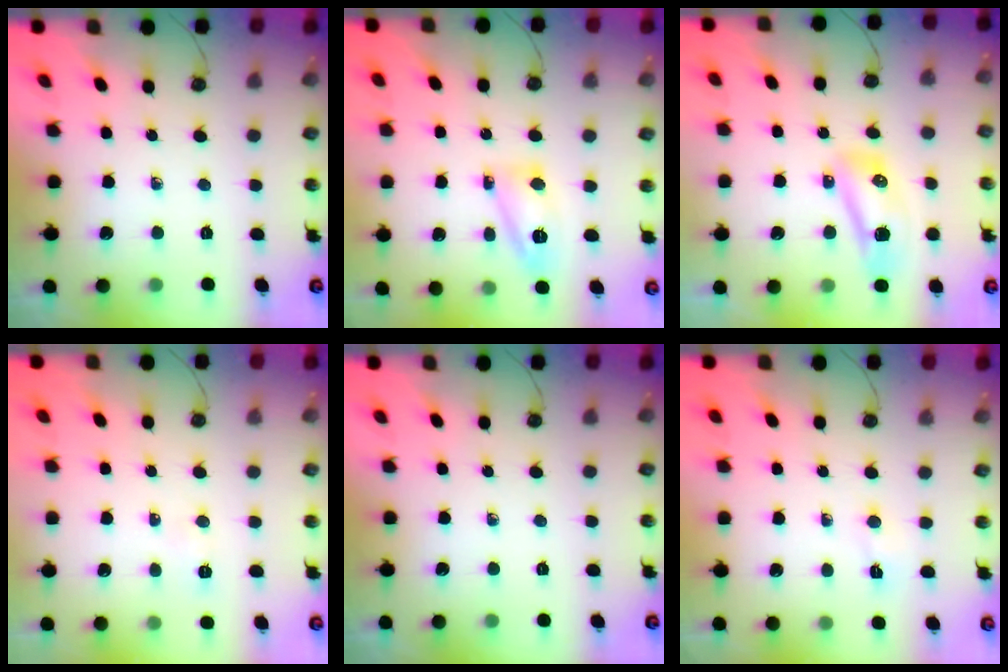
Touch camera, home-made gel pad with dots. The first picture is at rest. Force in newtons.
{"total": 11.1, "press": 11.1, "slide": 0.8}
{"total": 26.1, "press": 13.3, "slide": 22.5}
{"total": 3.9, "press": 3.9, "slide": 0.2}
{"total": 0.0}
{"total": 2.6, "press": 2.6, "slide": 0.6}